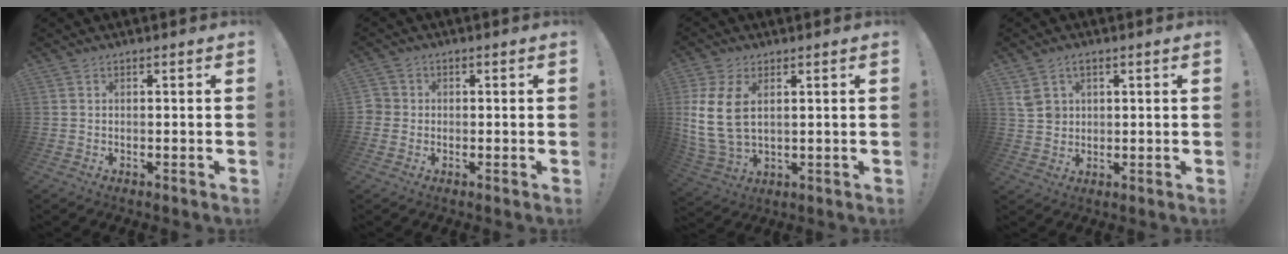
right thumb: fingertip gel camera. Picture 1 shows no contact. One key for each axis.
{"total": 2.8, "fx": -0.6, "fy": 2.6, "fz": 0.8, "tx": -0.008, "ty": 0.005, "tz": -0.012}
{"total": 11.8, "fx": 2.8, "fy": 7.0, "fz": 9.1, "tx": -0.189, "ty": -0.017, "tz": 0.055}
{"total": 4.6, "fx": 2.2, "fy": 3.5, "fz": 1.9, "tx": -0.028, "ty": -0.009, "tz": 0.043}